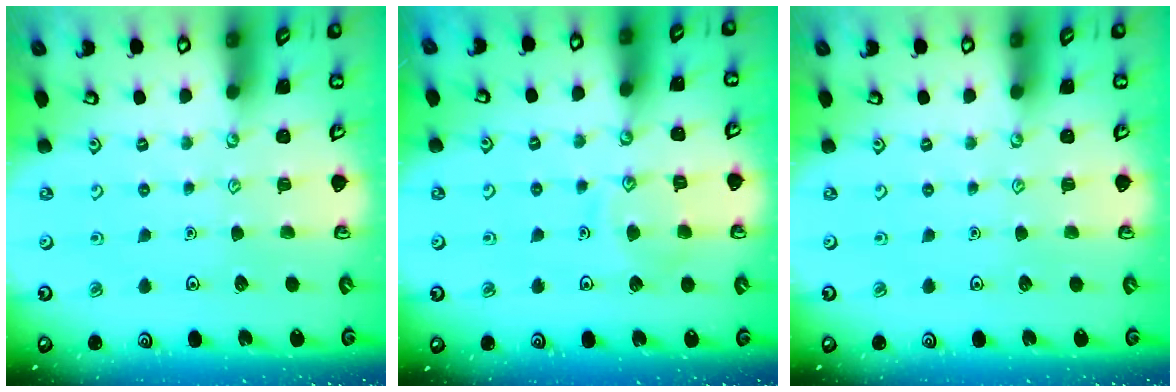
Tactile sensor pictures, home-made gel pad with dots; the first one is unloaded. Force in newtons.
{"total": 8.8, "press": 8.7, "slide": 0.8}
{"total": 0.0}